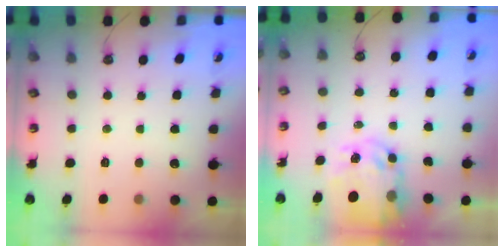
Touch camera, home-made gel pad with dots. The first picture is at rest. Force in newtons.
{"total": 10.6, "press": 10.5, "slide": 0.8}